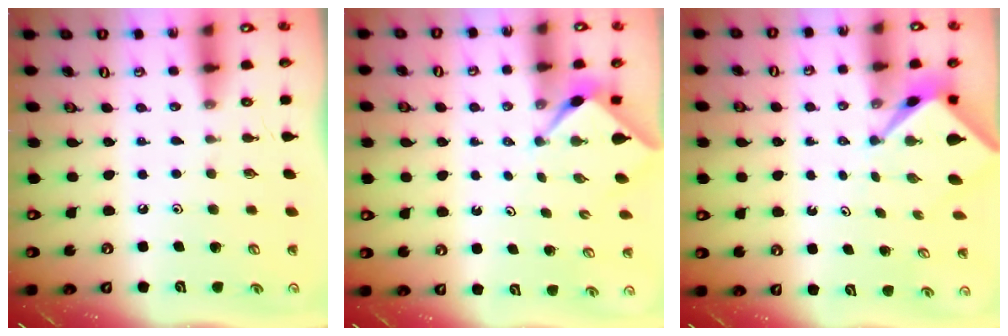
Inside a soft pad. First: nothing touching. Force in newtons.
{"total": 2.3, "press": 2.2, "slide": 0.3}
{"total": 2.5, "press": 2.4, "slide": 0.3}